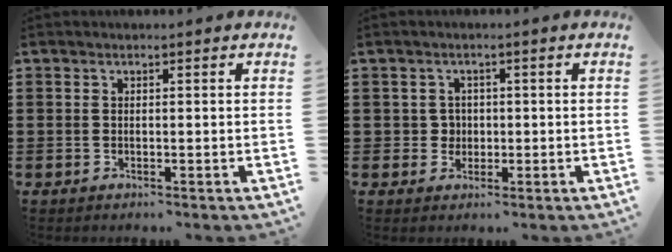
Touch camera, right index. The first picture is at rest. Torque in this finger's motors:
{"motor_torque": [-0.05, 0.40, 0.05, 0.00]}